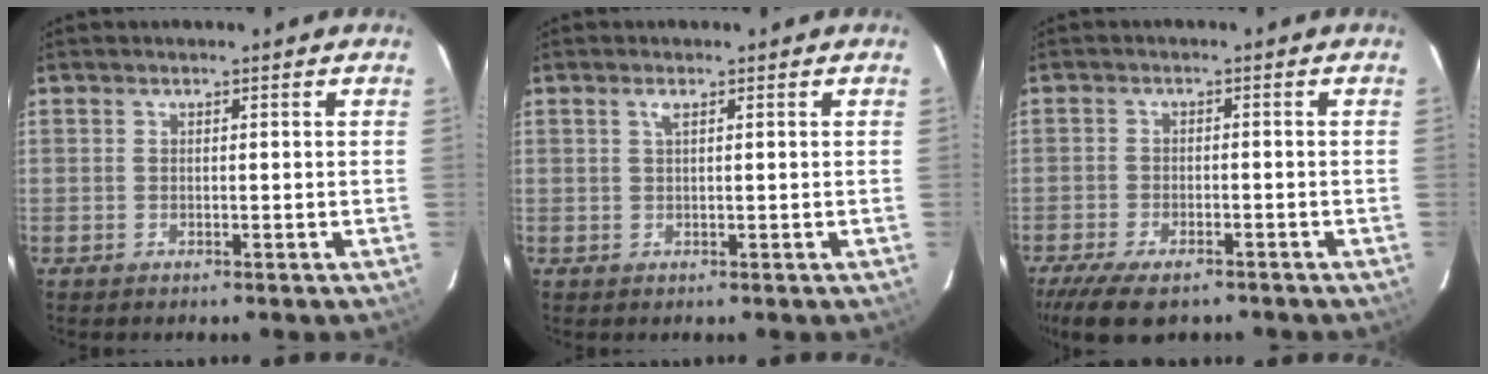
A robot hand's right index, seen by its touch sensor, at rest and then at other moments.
{"total": 1.0, "force": [0.5, 0.1, 0.9], "torque": [-0.019, 0.004, 0.009]}
{"total": 10.3, "force": [-7.7, 3.9, 5.6], "torque": [-0.135, -0.027, -0.132]}